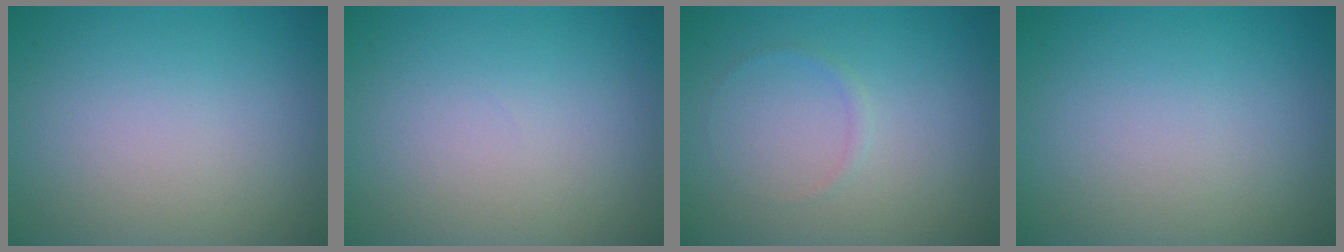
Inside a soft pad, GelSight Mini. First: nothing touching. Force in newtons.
{"total": 0.0}
{"total": 0.6, "press": 0.6, "slide": 0.1}
{"total": 0.0}